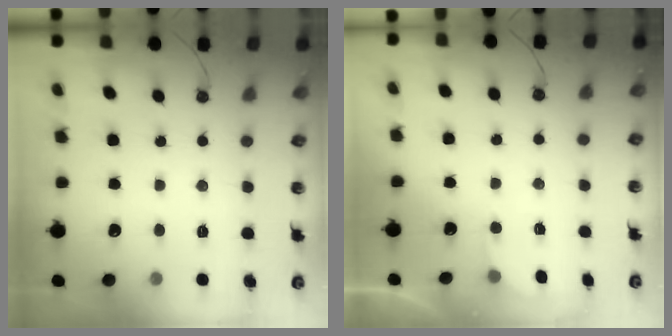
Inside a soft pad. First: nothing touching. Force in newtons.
{"total": 1.8, "press": 1.7, "slide": 0.8}